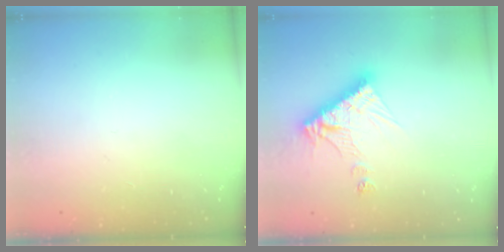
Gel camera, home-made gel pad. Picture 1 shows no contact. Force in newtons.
{"total": 11.2, "press": 11.2, "slide": 1.0}